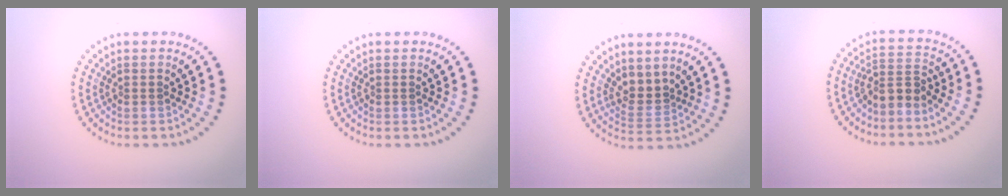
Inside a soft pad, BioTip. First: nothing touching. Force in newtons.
{"total": 0.0}
{"total": 2.1, "press": 1.5, "slide": 1.4}
{"total": 2.6, "press": 1.9, "slide": 1.8}